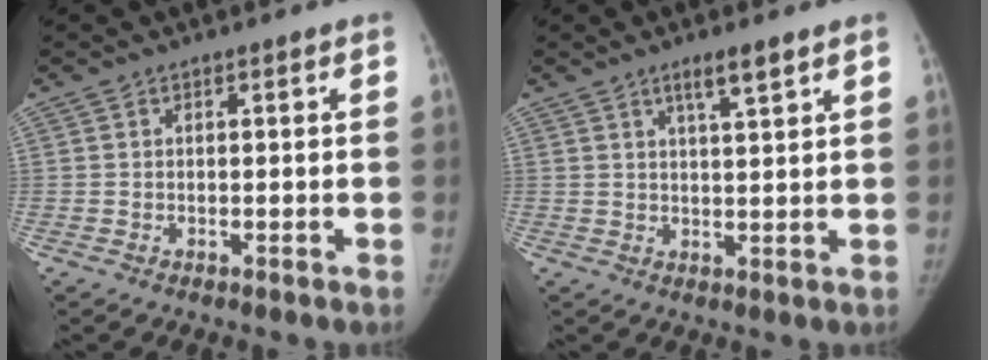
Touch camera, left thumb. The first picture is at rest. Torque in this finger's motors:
{"motor_torque": [0.56, -0.01, 0.27, -0.59, 0.11]}